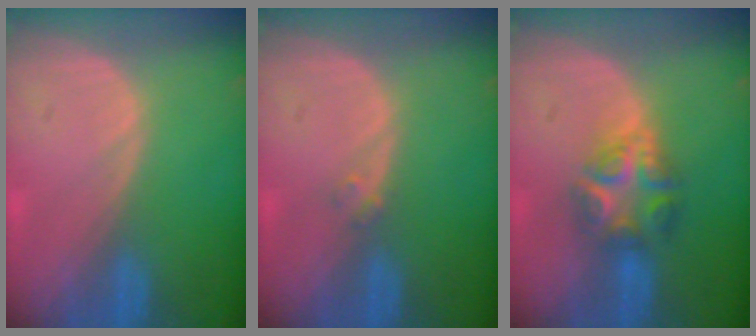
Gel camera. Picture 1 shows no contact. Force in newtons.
{"total": 1.2, "press": 1.1, "slide": 0.6}
{"total": 6.3, "press": 6.2, "slide": 1.5}